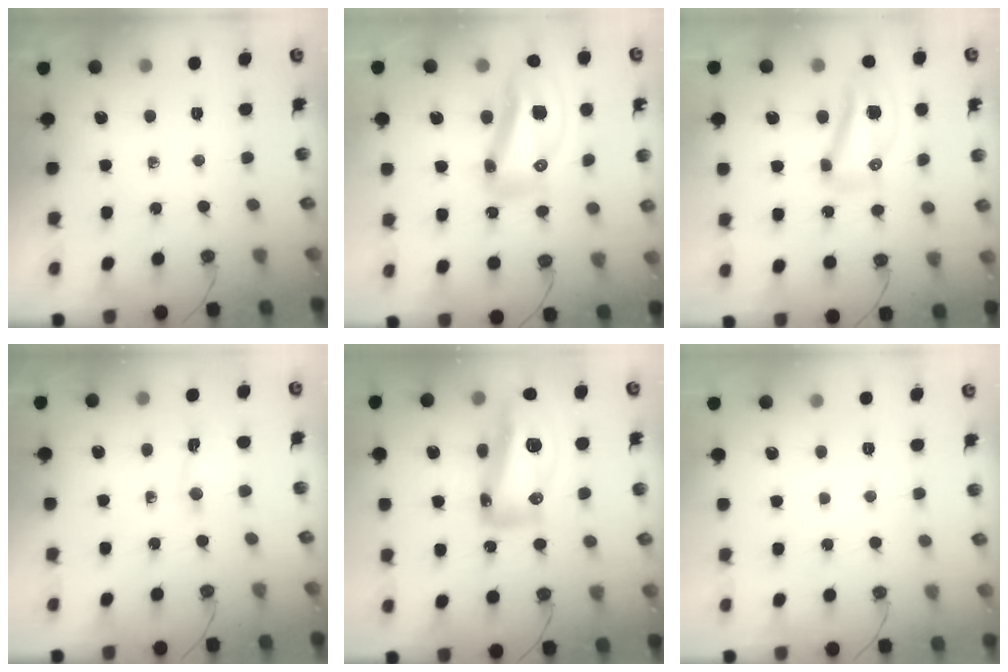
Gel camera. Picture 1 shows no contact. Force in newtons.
{"total": 16.9, "press": 16.8, "slide": 2.2}
{"total": 11.5, "press": 11.1, "slide": 2.8}
{"total": 2.9, "press": 2.9, "slide": 0.4}
{"total": 19.2, "press": 19.1, "slide": 2.5}
{"total": 4.7, "press": 2.5, "slide": 3.9}